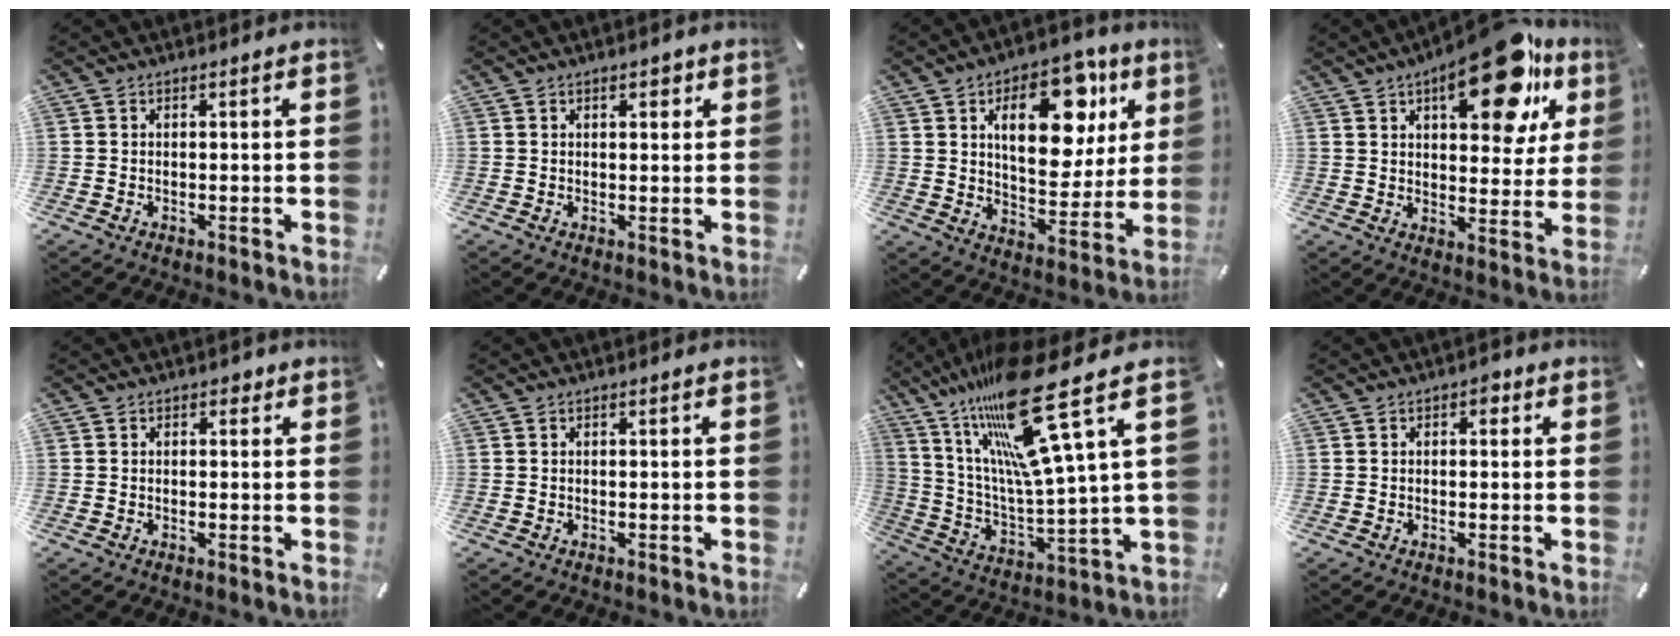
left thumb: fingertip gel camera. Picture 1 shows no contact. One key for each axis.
{"total": 2.4, "fx": 1.1, "fy": 1.4, "fz": 1.6, "tx": -0.018, "ty": 0.000, "tz": 0.014}
{"total": 20.3, "fx": 9.0, "fy": 11.2, "fz": 14.3, "tx": -0.194, "ty": -0.033, "tz": 0.144}
{"total": 22.1, "fx": 12.2, "fy": 10.2, "fz": 15.4, "tx": -0.205, "ty": -0.061, "tz": 0.191}
{"total": 1.2, "fx": 0.4, "fy": 1.0, "fz": 0.5, "tx": 0.004, "ty": 0.000, "tz": 0.003}
{"total": 0.0}
{"total": 24.2, "fx": 14.2, "fy": 5.4, "fz": 18.8, "tx": -0.371, "ty": -0.086, "tz": 0.221}
{"total": 1.8, "fx": 0.4, "fy": 1.4, "fz": 1.1, "tx": -0.008, "ty": 0.002, "tz": 0.000}